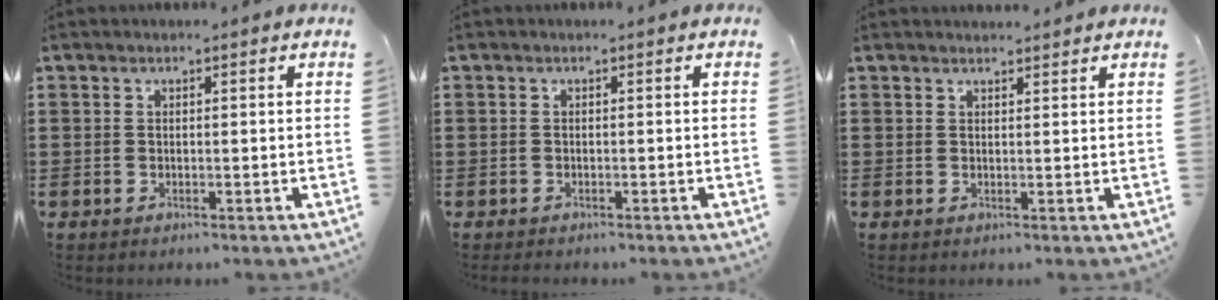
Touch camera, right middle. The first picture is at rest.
{"total": 0.7, "force": [-0.6, 0.3, -0.1], "torque": [0.003, 0.004, -0.015]}
{"total": 1.2, "force": [1.2, 0.1, 0.0], "torque": [-0.003, 0.002, 0.024]}